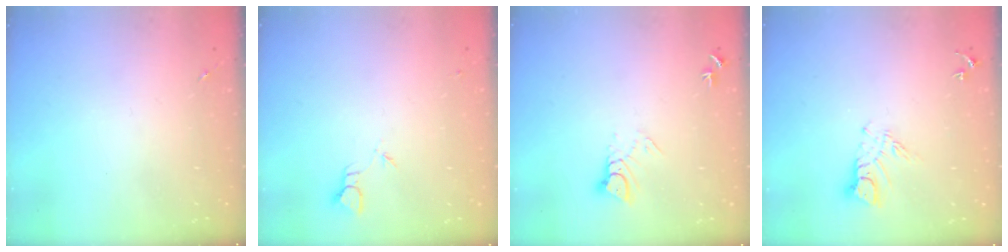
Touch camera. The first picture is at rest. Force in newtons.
{"total": 2.0, "press": 2.0, "slide": 0.1}
{"total": 5.1, "press": 5.1, "slide": 0.3}
{"total": 7.7, "press": 7.7, "slide": 0.7}